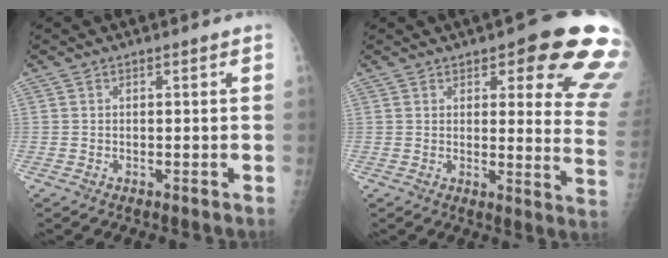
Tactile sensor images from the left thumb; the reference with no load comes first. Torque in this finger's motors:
{"motor_torque": [2.53, 2.47, 1.37, -1.40, 0.11]}